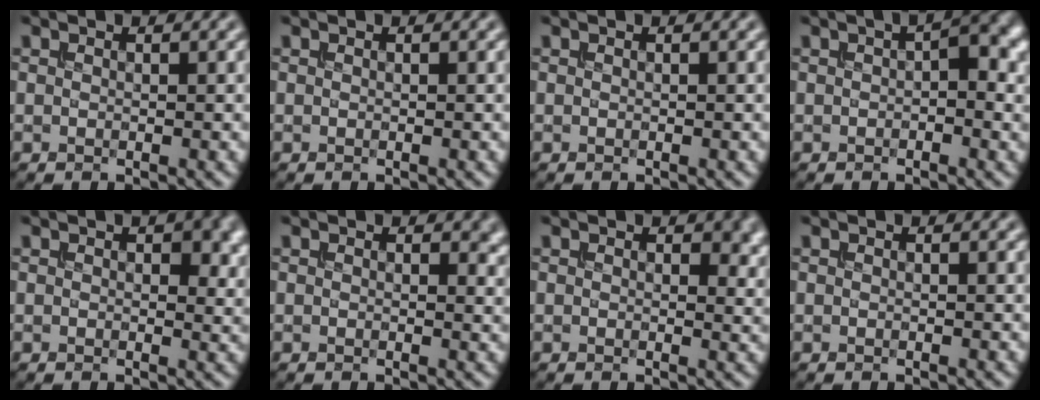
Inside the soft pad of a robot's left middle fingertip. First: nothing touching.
{"total": 0.0}
{"total": 0.0}
{"total": 3.2, "force": [0.3, 1.4, 2.9], "torque": [-0.040, 0.008, 0.000]}
{"total": 3.6, "force": [1.1, 2.1, 2.7], "torque": [-0.031, -0.002, 0.016]}
{"total": 1.7, "force": [0.7, 1.2, 1.1], "torque": [-0.013, -0.004, 0.010]}
{"total": 2.5, "force": [1.0, 1.6, 1.7], "torque": [-0.020, -0.005, 0.014]}
{"total": 0.0}